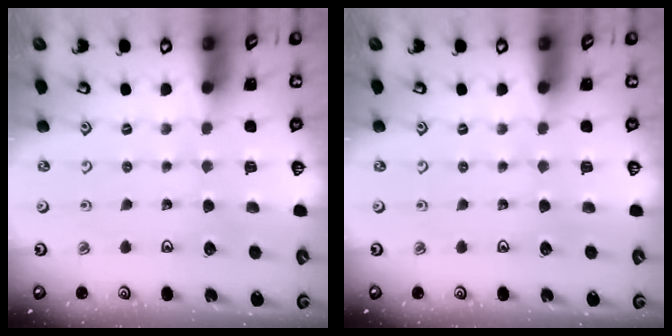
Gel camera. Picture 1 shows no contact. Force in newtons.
{"total": 0.0}